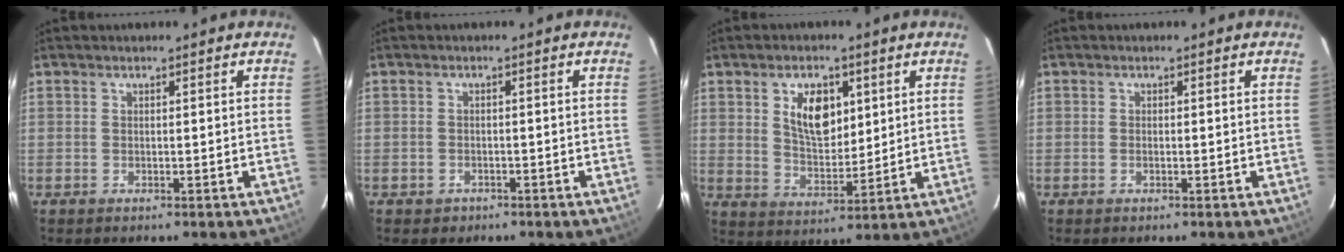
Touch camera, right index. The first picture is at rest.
{"total": 2.1, "force": [-1.2, 1.7, 0.4], "torque": [-0.011, 0.004, -0.011]}
{"total": 9.1, "force": [3.4, 5.2, 6.6], "torque": [-0.113, 0.004, 0.067]}
{"total": 0.6, "force": [-0.2, 0.2, 0.5], "torque": [-0.011, 0.002, -0.004]}